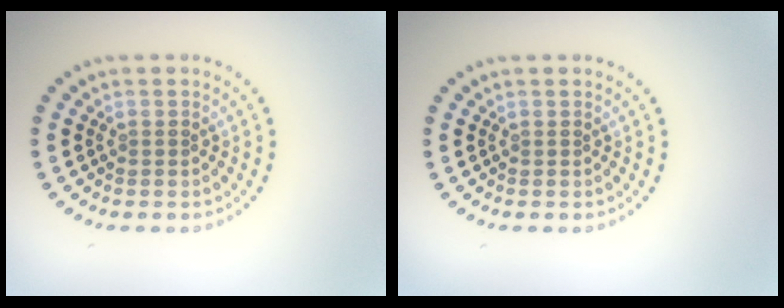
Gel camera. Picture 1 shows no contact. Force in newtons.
{"total": 0.0}